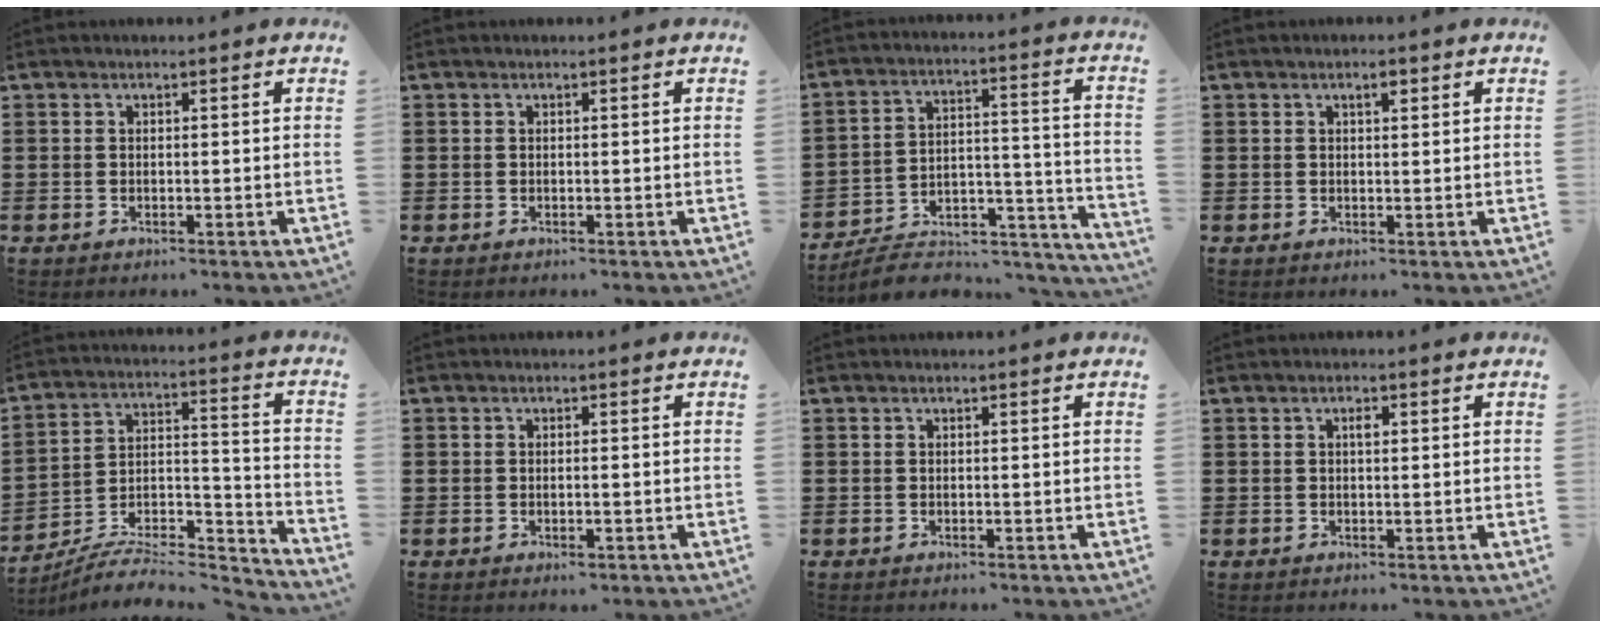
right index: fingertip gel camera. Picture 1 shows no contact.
{"total": 0.0}
{"total": 7.8, "force": [-6.9, 2.3, 2.8], "torque": [-0.040, 0.019, -0.130]}
{"total": 1.6, "force": [0.8, 0.6, 1.3], "torque": [-0.019, 0.002, 0.011]}
{"total": 7.0, "force": [-6.4, 1.7, 2.2], "torque": [-0.032, 0.006, -0.125]}
{"total": 1.2, "force": [-0.4, 0.5, 1.1], "torque": [-0.020, -0.001, -0.007]}
{"total": 0.0}
{"total": 1.2, "force": [0.3, 0.5, 1.0], "torque": [-0.022, 0.003, 0.004]}